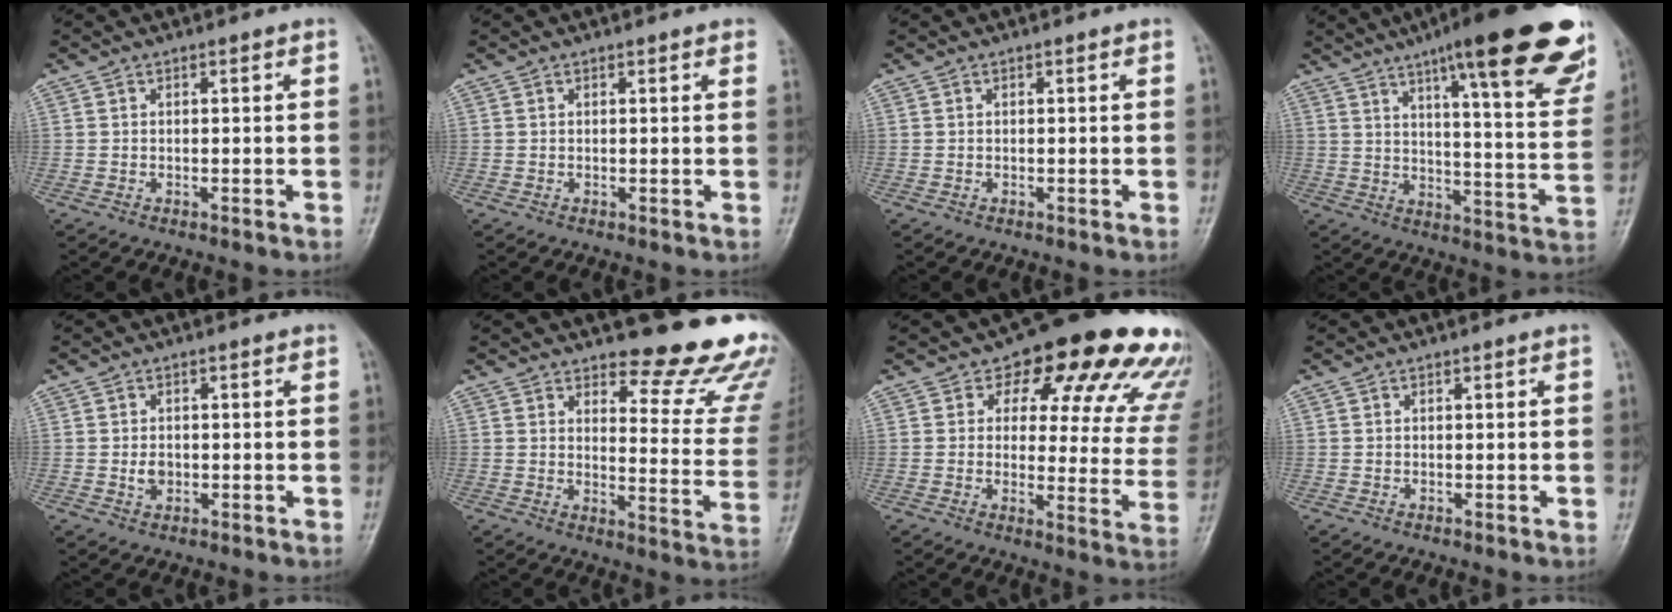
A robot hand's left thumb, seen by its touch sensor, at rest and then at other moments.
{"total": 2.2, "force": [1.7, 0.5, 1.2], "torque": [-0.006, 0.003, 0.011]}
{"total": 0.0}
{"total": 28.6, "force": [17.9, 5.8, 21.5], "torque": [-0.259, -0.046, 0.237]}
{"total": 2.3, "force": [-0.3, 1.7, 1.4], "torque": [-0.018, 0.001, -0.004]}
{"total": 18.3, "force": [15.3, 5.4, 8.5], "torque": [-0.053, -0.137, 0.175]}
{"total": 21.7, "force": [14.0, 10.3, 12.9], "torque": [-0.108, -0.054, 0.151]}
{"total": 0.0}